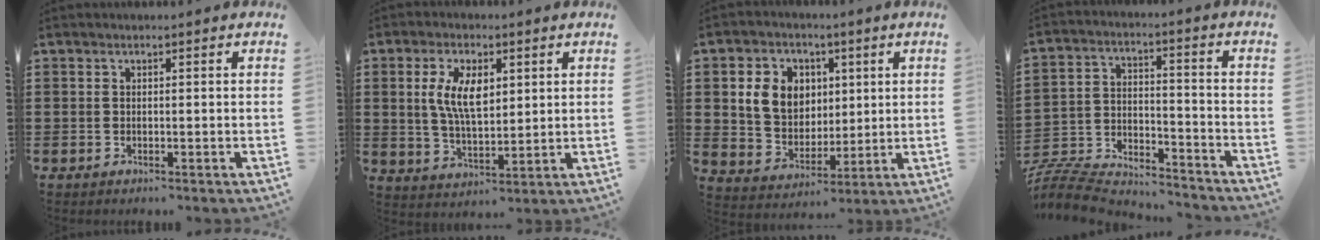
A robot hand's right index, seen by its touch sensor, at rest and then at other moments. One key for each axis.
{"total": 7.7, "fx": 2.2, "fy": 3.7, "fz": 6.4, "tx": -0.133, "ty": 0.011, "tz": 0.038}
{"total": 8.0, "fx": 2.2, "fy": 6.8, "fz": 3.6, "tx": -0.083, "ty": 0.018, "tz": 0.039}
{"total": 6.7, "fx": -6.5, "fy": 1.4, "fz": 1.1, "tx": -0.039, "ty": -0.006, "tz": -0.133}